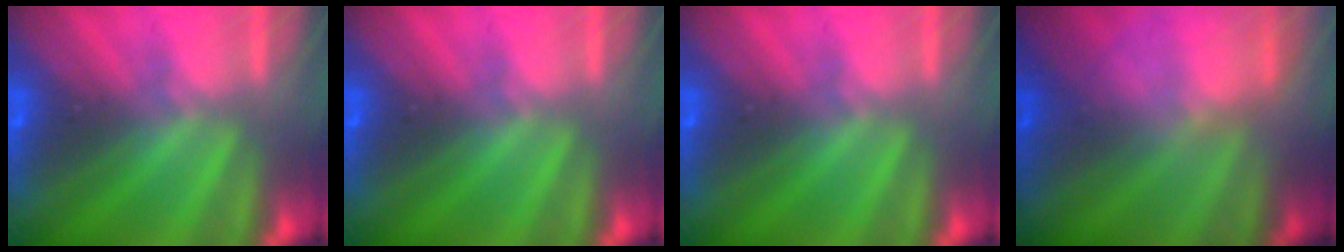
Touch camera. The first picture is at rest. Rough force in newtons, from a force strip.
{"total": 0.0}
{"total": 0.0}
{"total": 6.2}